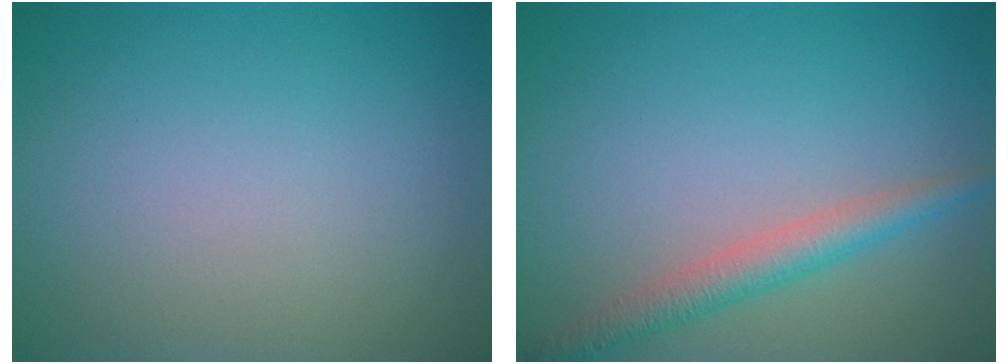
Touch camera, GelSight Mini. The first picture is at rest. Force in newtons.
{"total": 2.9, "press": 2.9, "slide": 0.1}